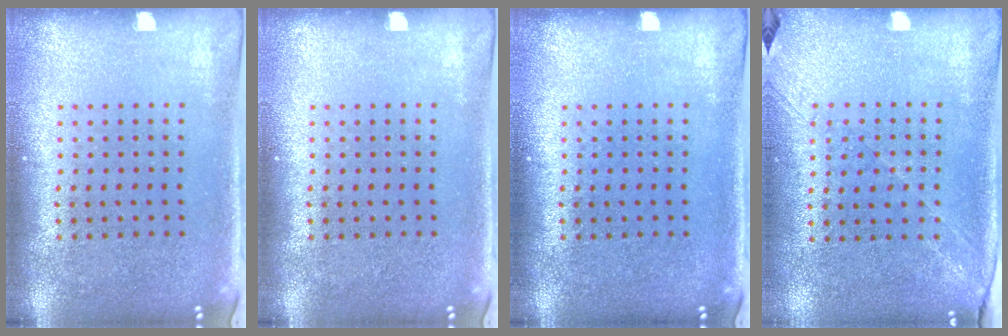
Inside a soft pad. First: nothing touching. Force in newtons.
{"total": 0.0}
{"total": 0.0}
{"total": 1.2, "press": 1.1, "slide": 0.6}